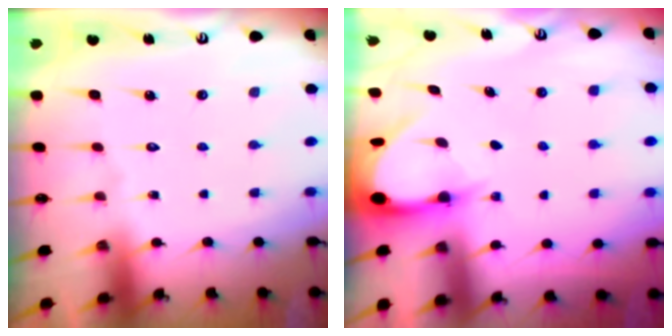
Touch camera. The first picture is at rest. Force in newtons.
{"total": 3.3, "press": 3.3, "slide": 0.2}